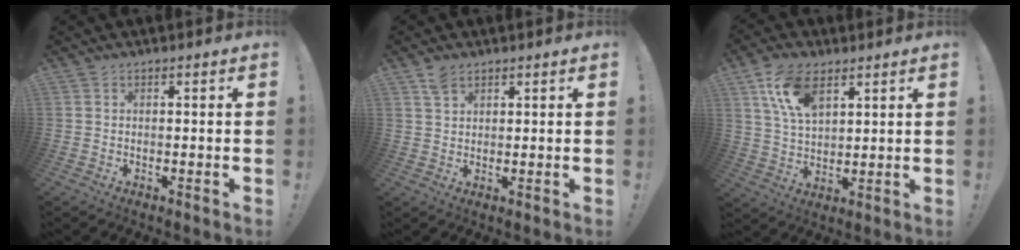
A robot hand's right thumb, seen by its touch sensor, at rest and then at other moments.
{"total": 3.4, "force": [2.3, 1.8, 1.7], "torque": [-0.029, -0.007, 0.044]}
{"total": 11.9, "force": [6.4, 6.4, 7.7], "torque": [-0.145, -0.018, 0.121]}